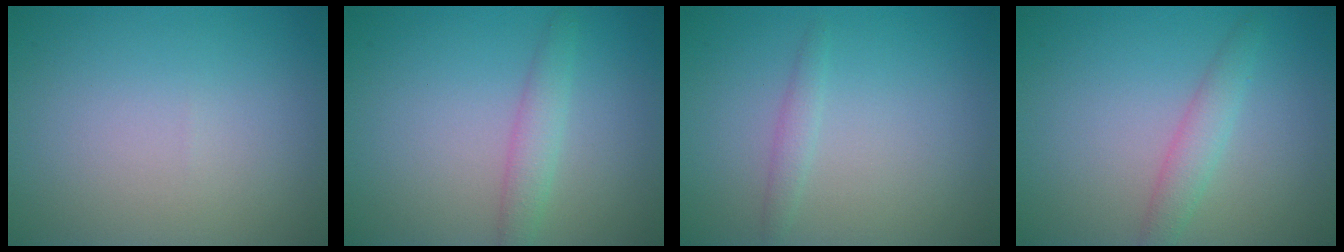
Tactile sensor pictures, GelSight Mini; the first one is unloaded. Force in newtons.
{"total": 2.2, "press": 2.2, "slide": 0.1}
{"total": 1.2, "press": 1.2, "slide": 0.1}
{"total": 2.2, "press": 2.2, "slide": 0.2}